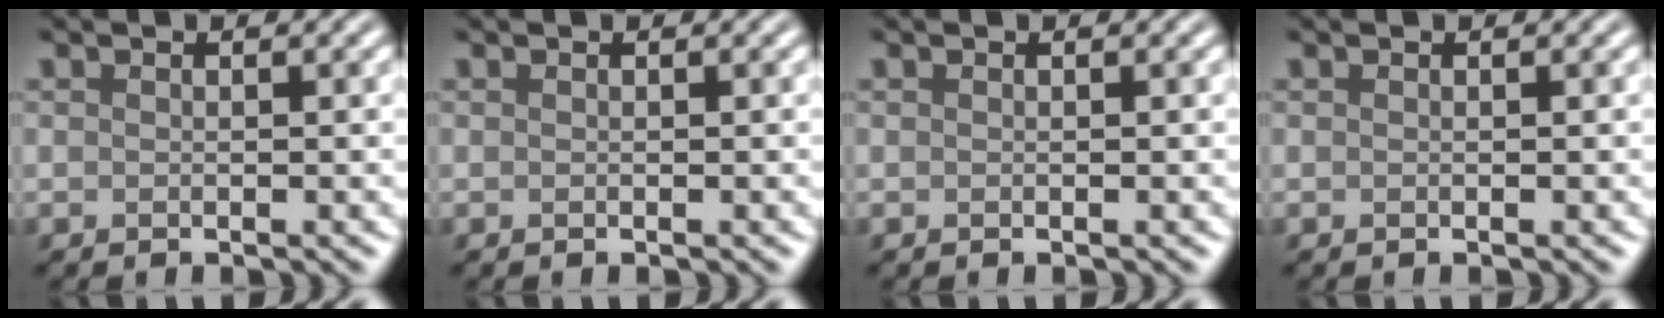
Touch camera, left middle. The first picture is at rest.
{"total": 0.0}
{"total": 0.0}
{"total": 0.0}